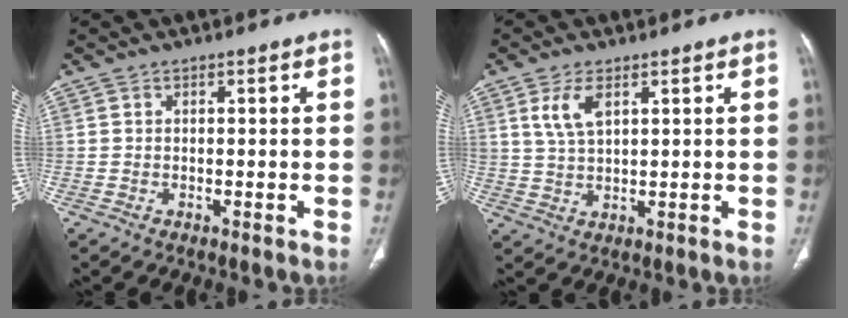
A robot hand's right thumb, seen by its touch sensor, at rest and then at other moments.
{"total": 5.3, "force": [2.4, 2.4, 4.1], "torque": [-0.083, -0.007, 0.057]}